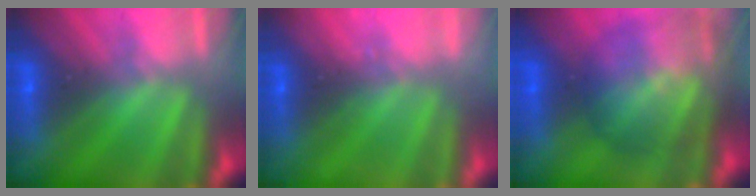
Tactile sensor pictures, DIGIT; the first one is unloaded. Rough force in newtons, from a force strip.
{"total": 2.3}
{"total": 7.4}